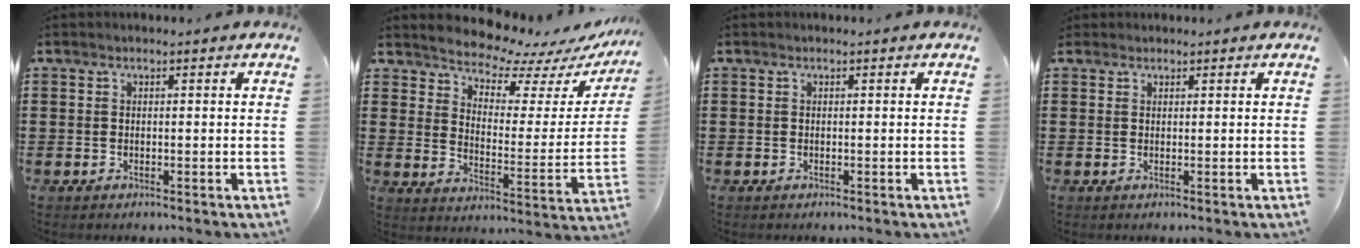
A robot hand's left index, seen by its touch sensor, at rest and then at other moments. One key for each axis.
{"total": 6.3, "fx": 6.2, "fy": 0.9, "fz": 0.7, "tx": -0.042, "ty": -0.058, "tz": 0.106}
{"total": 0.0}
{"total": 0.9, "fx": 0.7, "fy": 0.4, "fz": 0.1, "tx": -0.004, "ty": 0.002, "tz": 0.015}